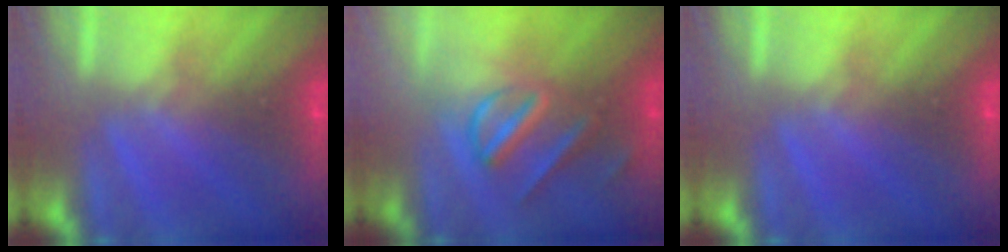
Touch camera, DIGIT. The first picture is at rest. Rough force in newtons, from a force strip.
{"total": 3.0}
{"total": 0.0}